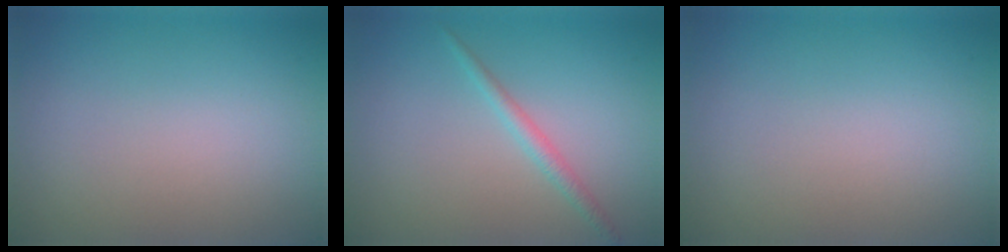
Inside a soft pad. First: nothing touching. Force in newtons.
{"total": 1.5, "press": 1.5, "slide": 0.0}
{"total": 0.0}